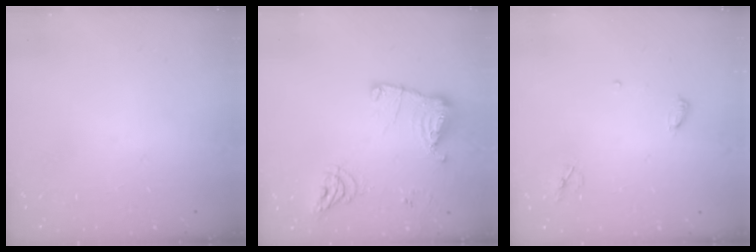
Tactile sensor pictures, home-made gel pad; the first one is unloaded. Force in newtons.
{"total": 14.9, "press": 14.9, "slide": 1.3}
{"total": 5.3, "press": 5.3, "slide": 0.5}